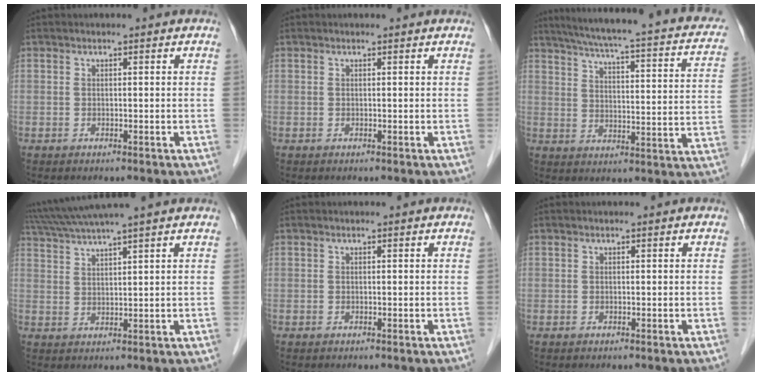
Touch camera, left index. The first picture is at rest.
{"total": 0.8, "force": [0.7, 0.1, 0.2], "torque": [-0.006, 0.007, 0.007]}
{"total": 23.5, "force": [18.0, 3.9, 14.6], "torque": [-0.215, 0.006, 0.212]}
{"total": 9.4, "force": [8.1, -1.4, 4.6], "torque": [-0.087, 0.028, 0.132]}
{"total": 0.0}
{"total": 0.0}